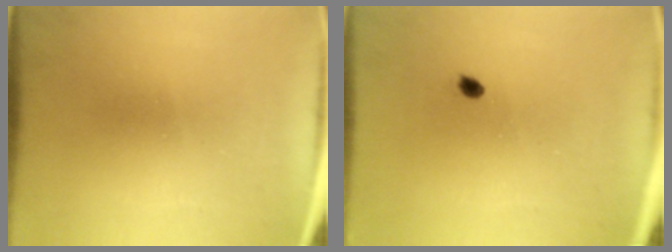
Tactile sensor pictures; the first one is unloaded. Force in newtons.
{"total": 1.1}